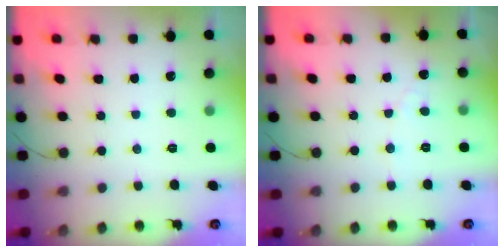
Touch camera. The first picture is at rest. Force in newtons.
{"total": 2.8, "press": 2.8, "slide": 0.2}